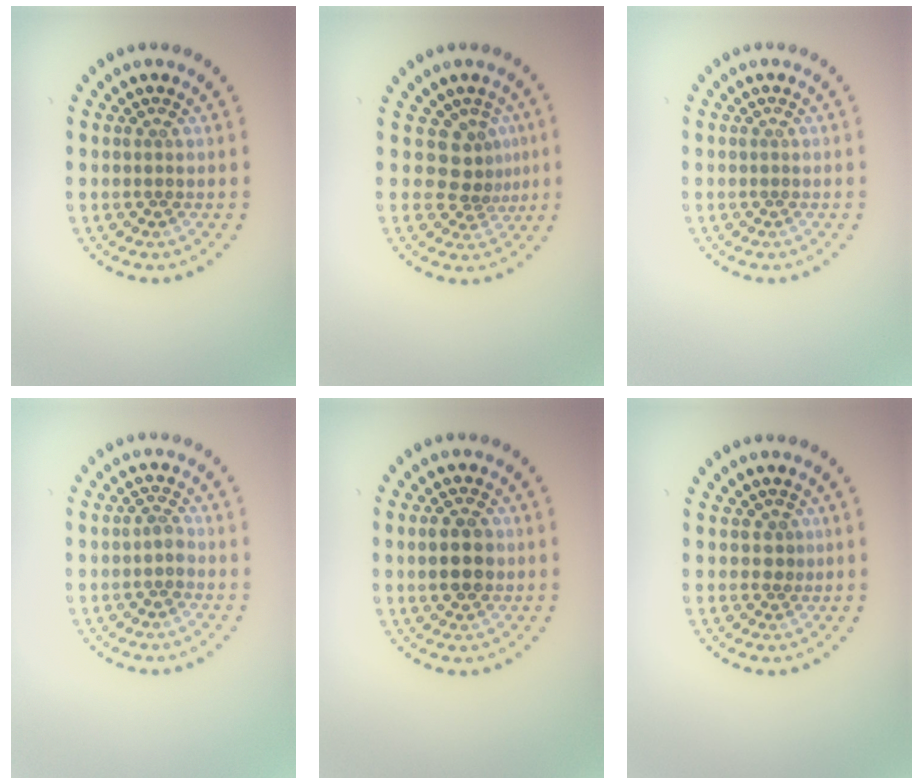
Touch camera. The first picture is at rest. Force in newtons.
{"total": 2.7, "press": 1.8, "slide": 2.0}
{"total": 0.0}
{"total": 1.5, "press": 1.2, "slide": 0.8}
{"total": 3.7, "press": 3.7, "slide": 0.2}
{"total": 1.0, "press": 0.8, "slide": 0.5}